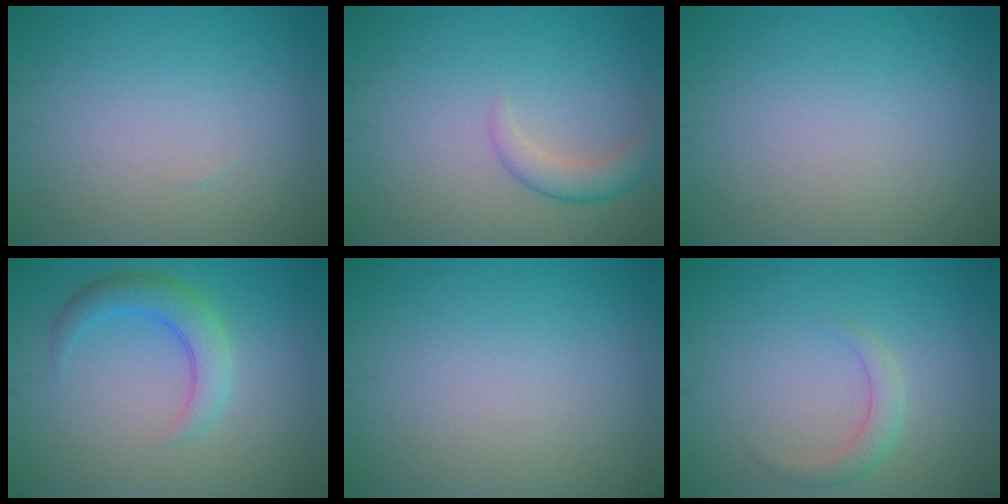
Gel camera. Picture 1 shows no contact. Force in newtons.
{"total": 2.3, "press": 2.3, "slide": 0.1}
{"total": 0.0}
{"total": 3.4, "press": 3.4, "slide": 0.0}
{"total": 0.0}
{"total": 1.7, "press": 1.7, "slide": 0.0}